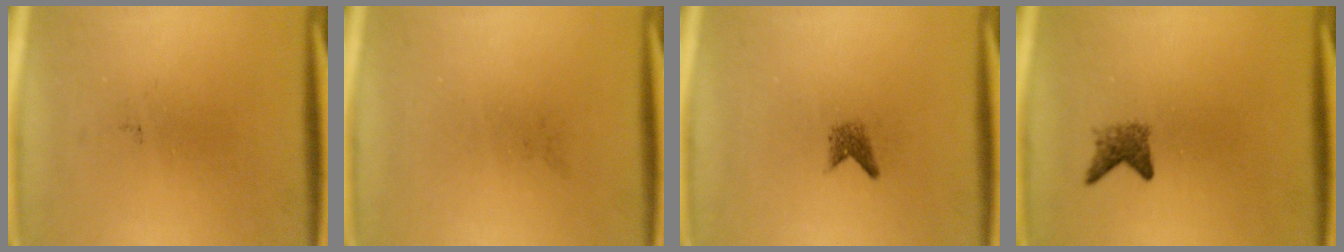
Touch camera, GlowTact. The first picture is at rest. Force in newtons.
{"total": 0.0}
{"total": 1.5}
{"total": 2.2}